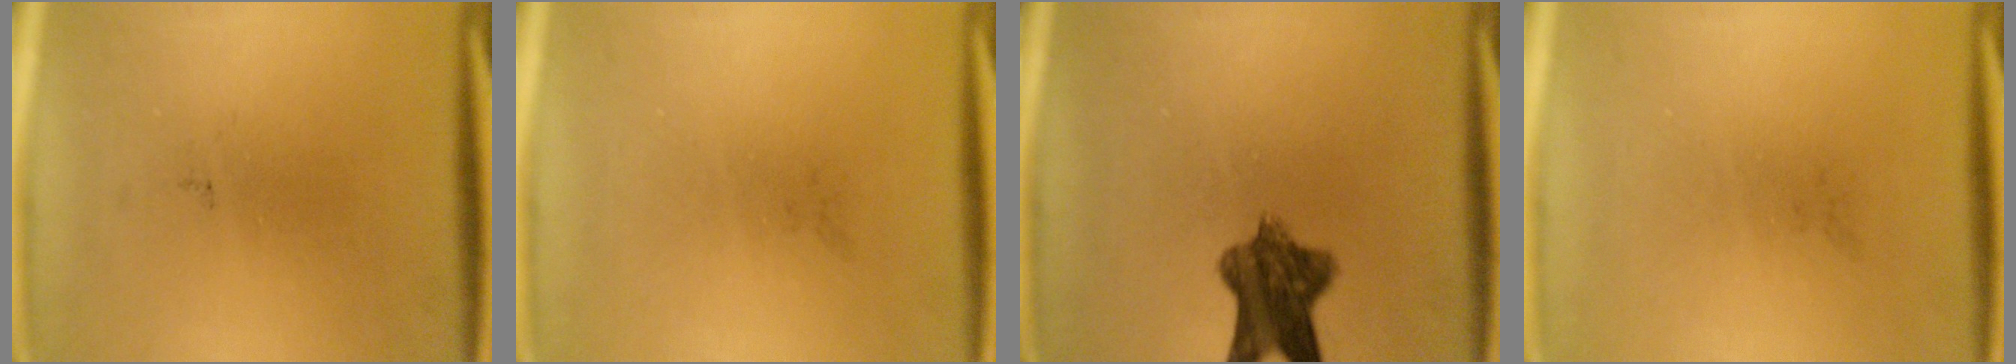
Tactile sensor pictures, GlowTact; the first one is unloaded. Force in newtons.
{"total": 0.0}
{"total": 8.3}
{"total": 0.0}